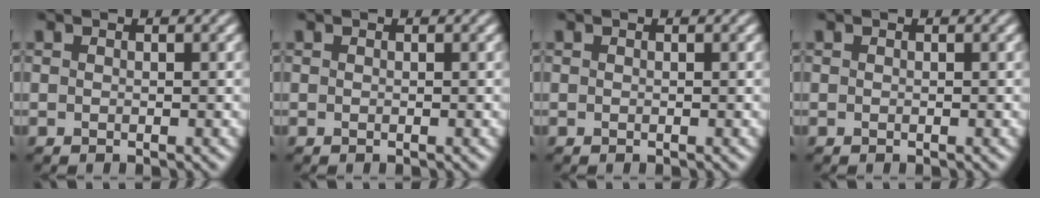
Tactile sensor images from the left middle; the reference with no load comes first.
{"total": 0.0}
{"total": 0.0}
{"total": 0.0}